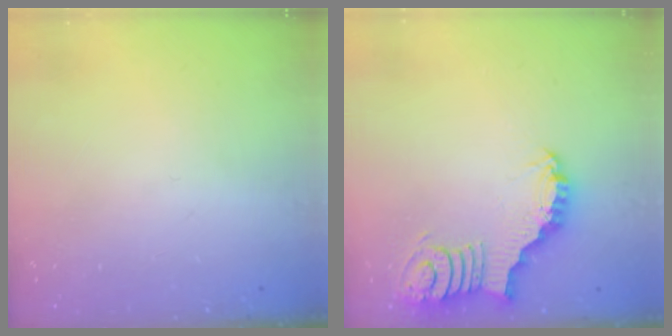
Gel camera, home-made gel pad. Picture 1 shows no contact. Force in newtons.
{"total": 3.0, "press": 3.0, "slide": 0.3}